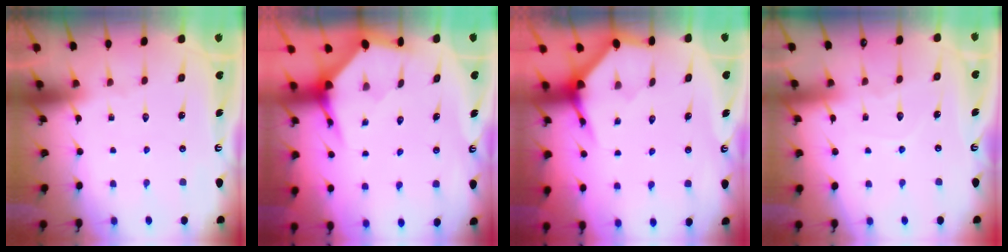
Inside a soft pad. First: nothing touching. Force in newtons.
{"total": 5.0, "press": 5.0, "slide": 0.5}
{"total": 3.8, "press": 3.8, "slide": 0.1}
{"total": 4.2, "press": 4.2, "slide": 0.5}